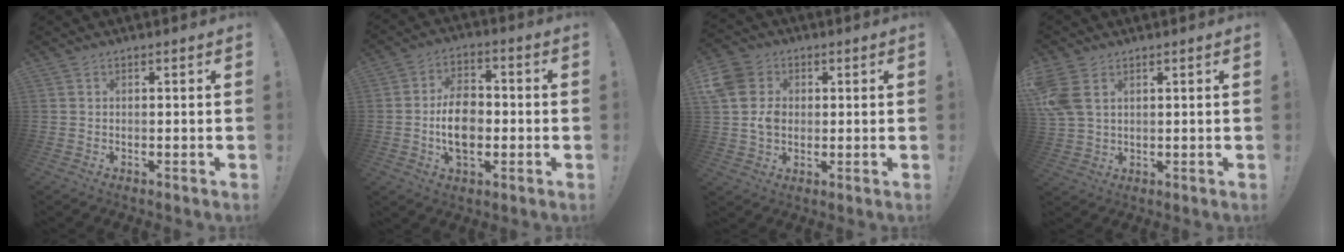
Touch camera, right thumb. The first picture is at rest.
{"total": 11.6, "force": [-1.6, 7.8, 8.4], "torque": [-0.153, 0.009, -0.029]}
{"total": 9.8, "force": [1.3, 8.6, 4.6], "torque": [-0.082, -0.008, 0.025]}
{"total": 7.7, "force": [3.0, 5.1, 4.9], "torque": [-0.108, -0.006, 0.063]}